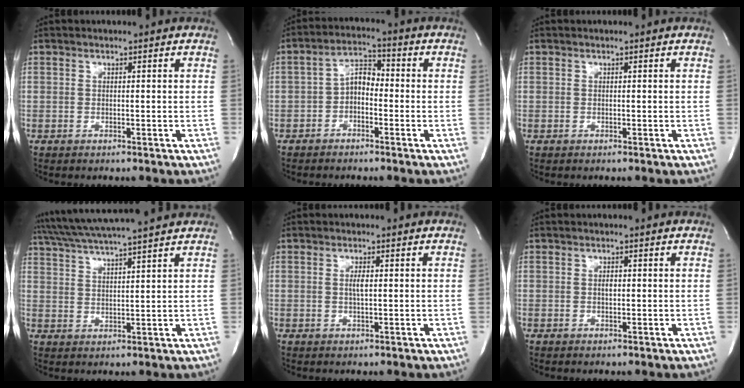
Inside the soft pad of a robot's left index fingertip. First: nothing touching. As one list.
[{"total": 4.4, "force": [-1.3, 2.5, 3.4], "torque": [-0.062, 0.020, -0.031]}, {"total": 0.0}, {"total": 13.0, "force": [11.5, -0.7, 6.0], "torque": [-0.117, 0.025, 0.175]}, {"total": 1.6, "force": [0.1, 0.2, 1.6], "torque": [-0.033, 0.000, 0.004]}, {"total": 0.8, "force": [0.0, 0.4, 0.7], "torque": [-0.013, 0.001, 0.001]}]